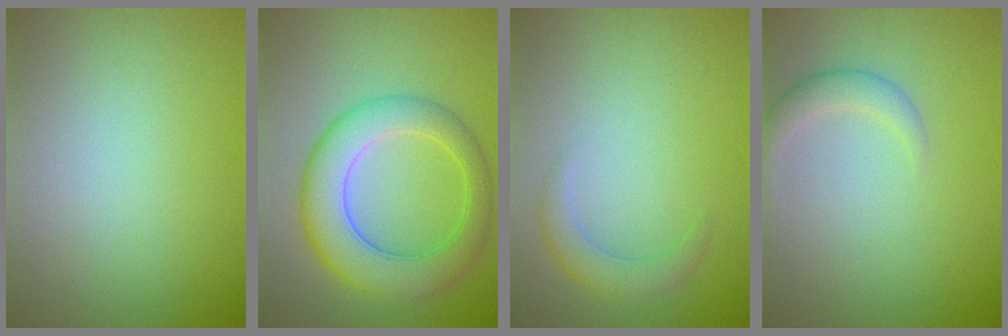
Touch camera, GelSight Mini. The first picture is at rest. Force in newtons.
{"total": 7.4, "press": 7.4, "slide": 0.1}
{"total": 2.4, "press": 2.4, "slide": 0.1}
{"total": 2.0, "press": 2.0, "slide": 0.1}